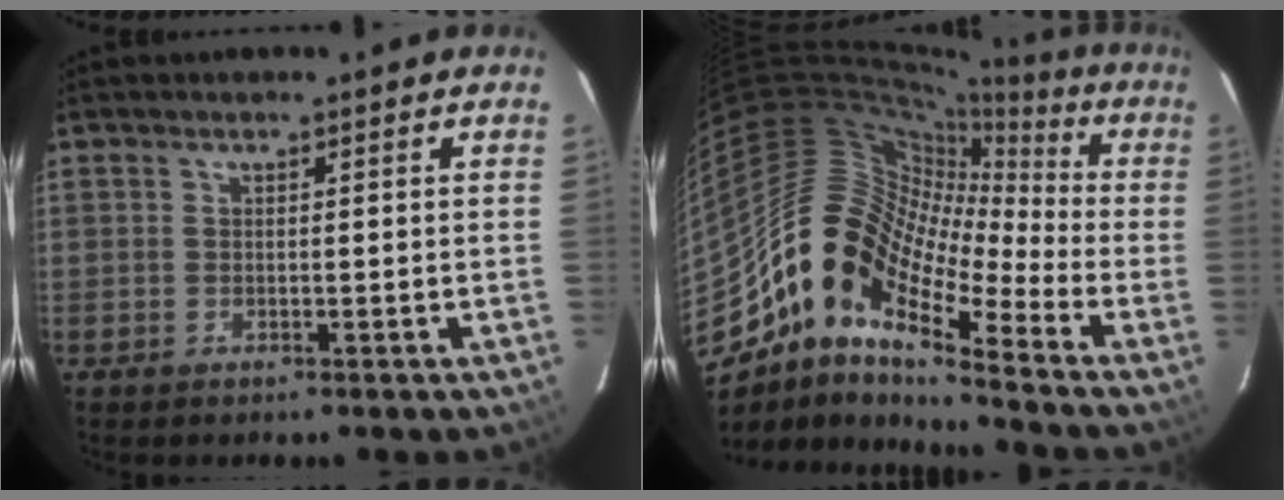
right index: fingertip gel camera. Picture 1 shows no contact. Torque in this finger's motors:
{"motor_torque": [0.85, -0.92, 1.05, 0.21]}